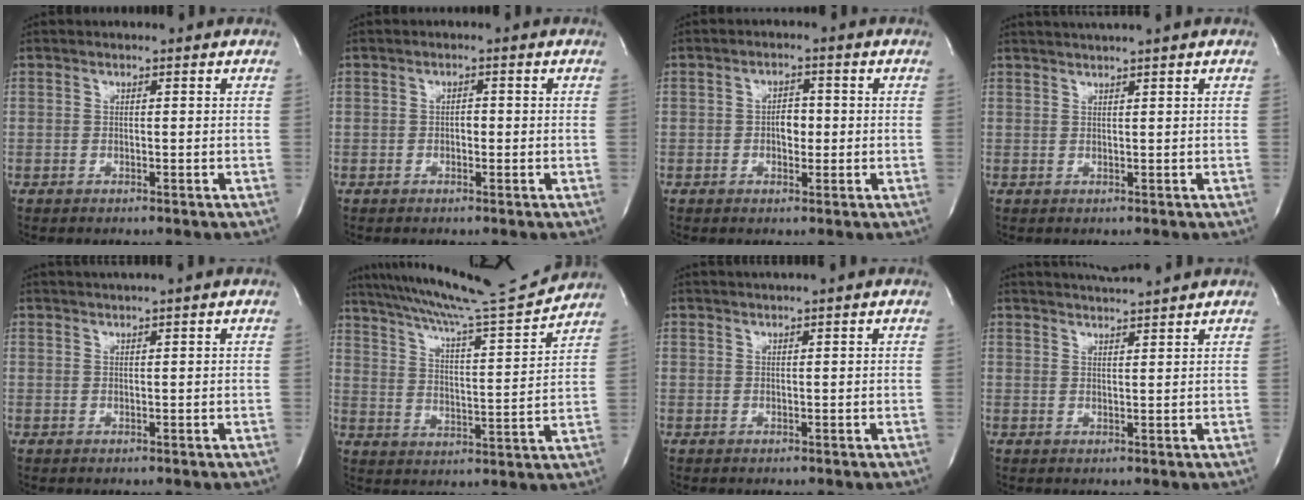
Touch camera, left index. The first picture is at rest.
{"total": 1.2, "force": [-0.4, 0.6, 0.9], "torque": [-0.012, 0.001, -0.008]}
{"total": 2.9, "force": [-0.5, 1.7, 2.3], "torque": [-0.032, 0.003, -0.007]}
{"total": 3.1, "force": [2.6, -1.1, 1.3], "torque": [-0.013, 0.010, 0.045]}
{"total": 2.4, "force": [1.9, -0.9, 1.1], "torque": [-0.012, 0.010, 0.037]}
{"total": 17.1, "force": [15.9, -1.6, 6.1], "torque": [-0.109, -0.033, 0.239]}
{"total": 1.9, "force": [1.6, -0.7, 0.8], "torque": [-0.008, 0.008, 0.032]}
{"total": 5.1, "force": [4.8, -1.1, 1.3], "torque": [-0.024, 0.006, 0.073]}